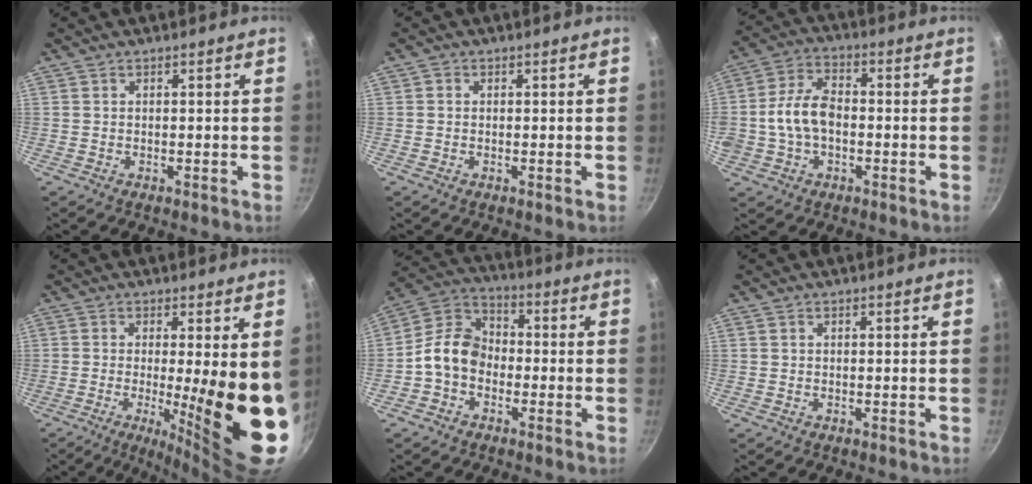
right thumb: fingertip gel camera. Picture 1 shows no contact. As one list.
[{"total": 0.5, "force": [0.0, 0.5, 0.0], "torque": [0.002, 0.002, -0.002]}, {"total": 10.0, "force": [-1.1, 6.6, 7.4], "torque": [-0.130, 0.030, -0.028]}, {"total": 16.0, "force": [-1.2, 3.6, 15.6], "torque": [-0.203, -0.034, -0.007]}, {"total": 10.9, "force": [-2.9, 8.2, 6.5], "torque": [-0.084, 0.044, -0.080]}, {"total": 0.0}]